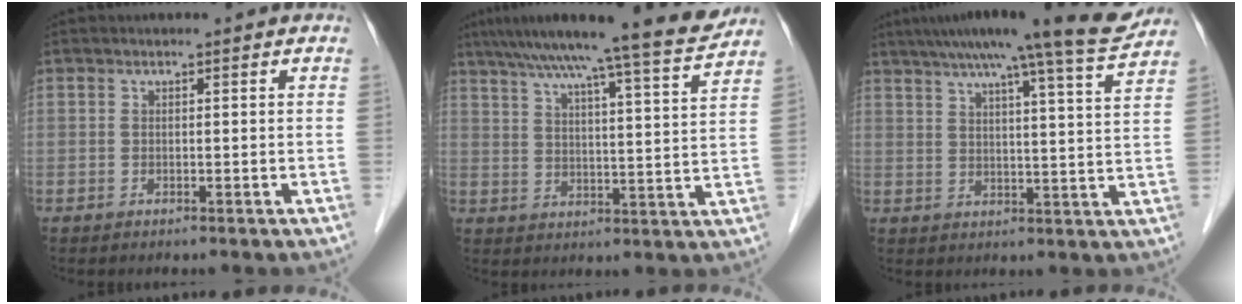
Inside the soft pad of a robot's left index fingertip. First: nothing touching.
{"total": 17.8, "force": [15.3, -0.5, 8.9], "torque": [-0.136, -0.004, 0.211]}
{"total": 17.7, "force": [15.0, -0.7, 9.4], "torque": [-0.147, -0.008, 0.193]}